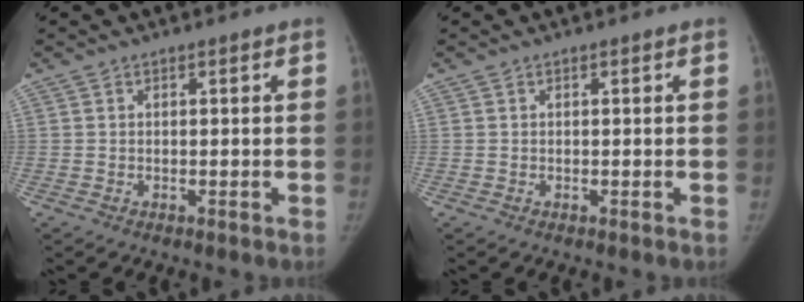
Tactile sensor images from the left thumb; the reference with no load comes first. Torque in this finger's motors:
{"motor_torque": [0.00, 0.00, 0.08, 0.08, 0.01]}